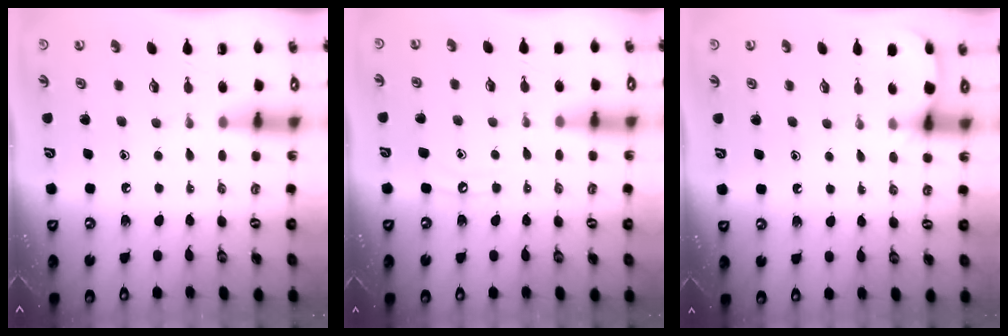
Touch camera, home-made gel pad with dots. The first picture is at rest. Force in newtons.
{"total": 5.7, "press": 5.7, "slide": 0.5}
{"total": 5.3, "press": 5.3, "slide": 0.4}